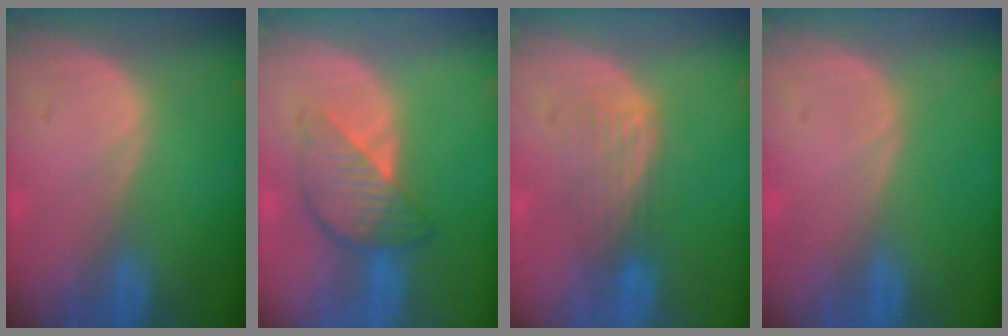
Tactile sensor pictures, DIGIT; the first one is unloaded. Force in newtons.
{"total": 6.0, "press": 6.0, "slide": 0.4}
{"total": 4.3, "press": 3.6, "slide": 2.4}
{"total": 0.0}